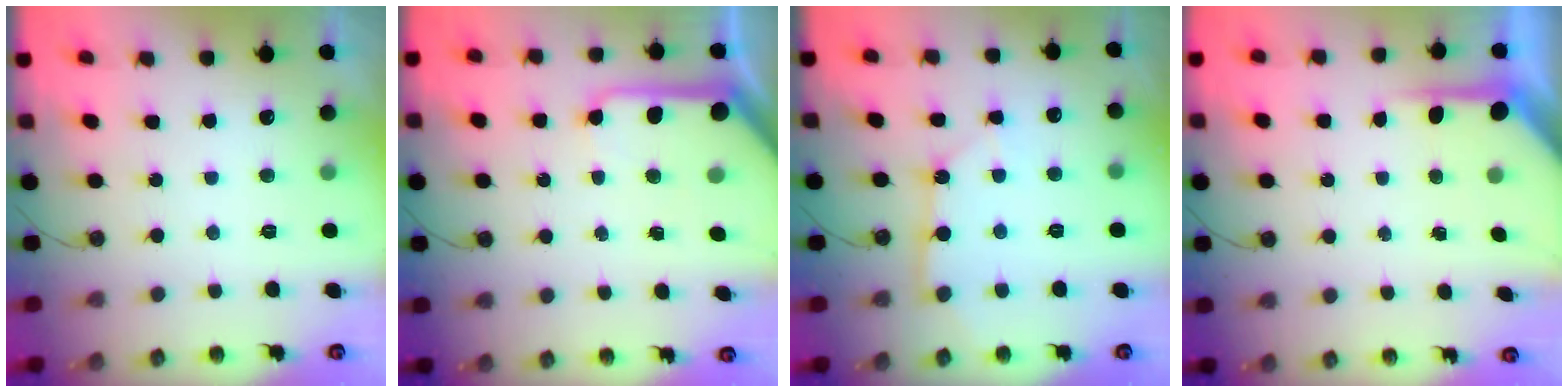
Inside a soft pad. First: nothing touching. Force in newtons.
{"total": 11.1, "press": 11.0, "slide": 1.3}
{"total": 7.8, "press": 7.7, "slide": 0.9}
{"total": 6.1, "press": 6.1, "slide": 0.4}